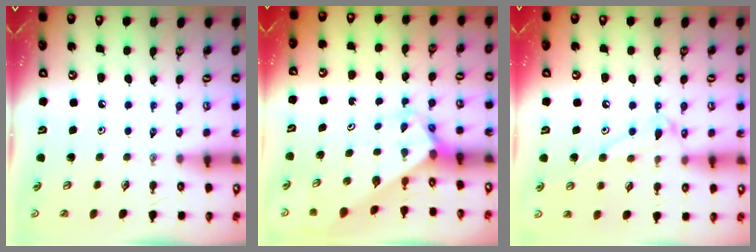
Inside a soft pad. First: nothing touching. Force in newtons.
{"total": 2.7, "press": 2.7, "slide": 0.2}
{"total": 10.1, "press": 10.1, "slide": 0.6}